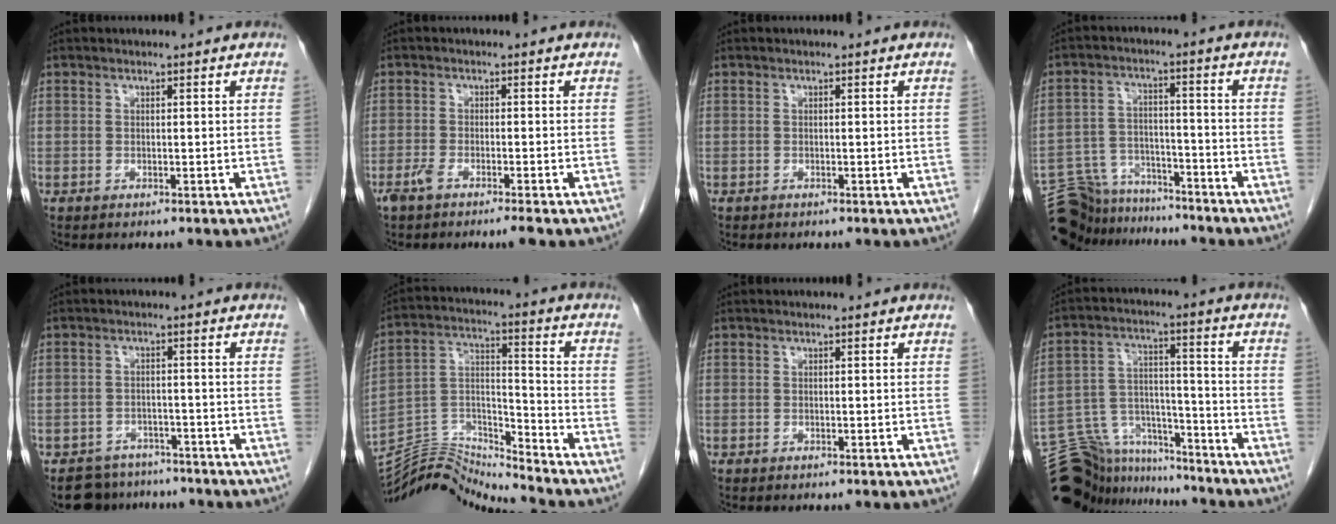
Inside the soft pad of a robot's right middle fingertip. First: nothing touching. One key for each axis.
{"total": 3.1, "fx": -2.2, "fy": 0.0, "fz": 2.1, "tx": -0.040, "ty": -0.005, "tz": -0.046}
{"total": 0.0}
{"total": 13.7, "fx": -12.5, "fy": 4.9, "fz": 2.7, "tx": -0.058, "ty": 0.021, "tz": -0.198}
{"total": 5.3, "fx": -4.5, "fy": 2.6, "fz": -0.6, "tx": 0.017, "ty": 0.013, "tz": -0.069}
{"total": 12.2, "fx": -12.1, "fy": -1.7, "fz": -0.5, "tx": 0.009, "ty": 0.053, "tz": -0.224}
{"total": 0.0}
{"total": 15.0, "fx": -14.3, "fy": 4.4, "fz": 1.3, "tx": -0.032, "ty": 0.053, "tz": -0.230}